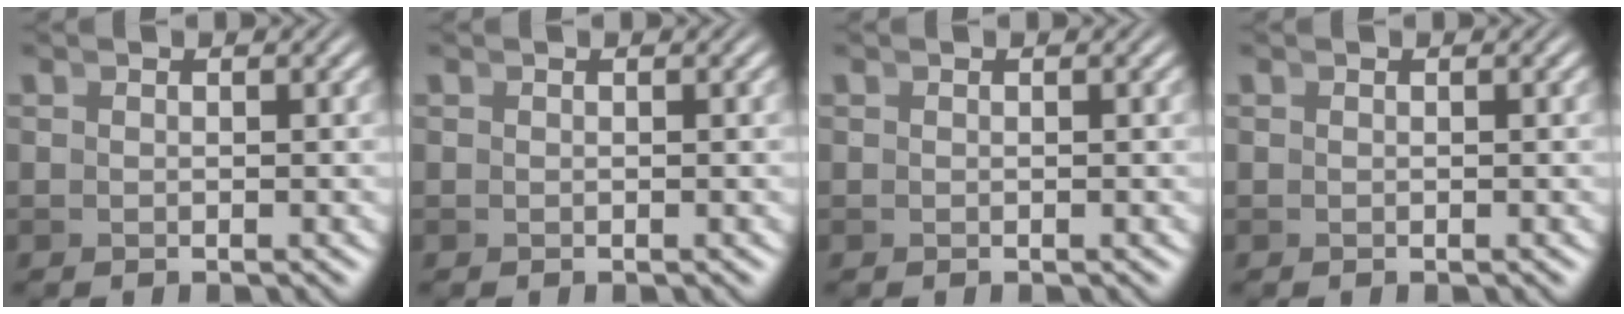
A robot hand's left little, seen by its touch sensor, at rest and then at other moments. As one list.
[{"total": 0.0}, {"total": 0.0}, {"total": 0.0}]